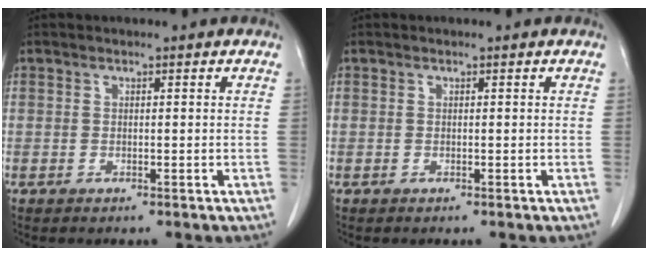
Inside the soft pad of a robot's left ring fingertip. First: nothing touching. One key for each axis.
{"total": 0.0}